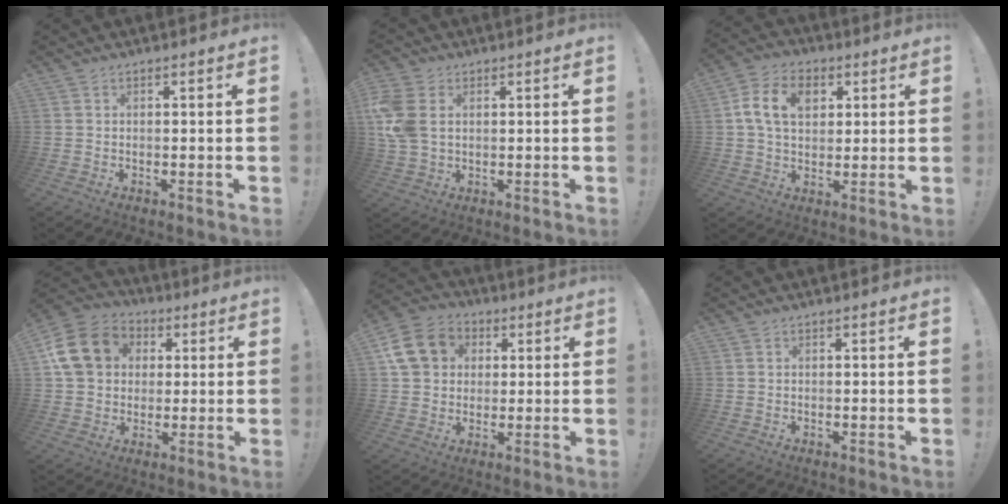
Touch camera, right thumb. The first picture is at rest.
{"total": 9.6, "force": [2.2, 6.9, 6.3], "torque": [-0.136, -0.005, 0.045]}
{"total": 11.9, "force": [3.4, 8.4, 7.7], "torque": [-0.135, 0.011, 0.064]}
{"total": 15.5, "force": [4.4, 12.9, 7.5], "torque": [-0.113, 0.004, 0.094]}
{"total": 13.3, "force": [3.9, 11.4, 5.6], "torque": [-0.082, 0.006, 0.086]}
{"total": 0.0}